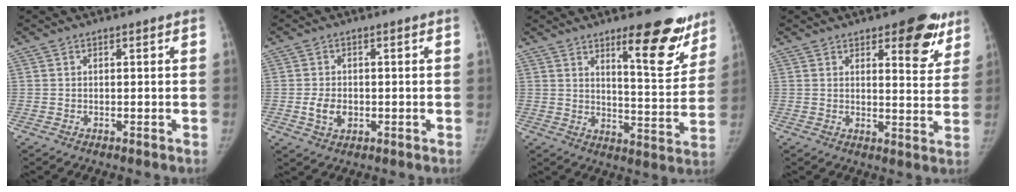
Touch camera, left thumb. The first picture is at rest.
{"total": 4.3, "force": [-0.7, 3.1, 2.9], "torque": [-0.047, 0.000, -0.009]}
{"total": 14.4, "force": [9.4, 4.2, 10.1], "torque": [-0.089, -0.069, 0.136]}
{"total": 10.9, "force": [6.2, 4.5, 7.7], "torque": [-0.054, -0.029, 0.076]}